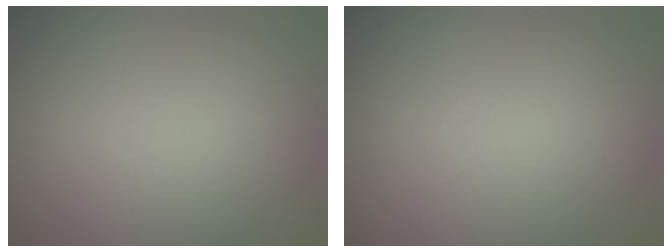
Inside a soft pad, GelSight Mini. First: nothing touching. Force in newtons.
{"total": 0.0}